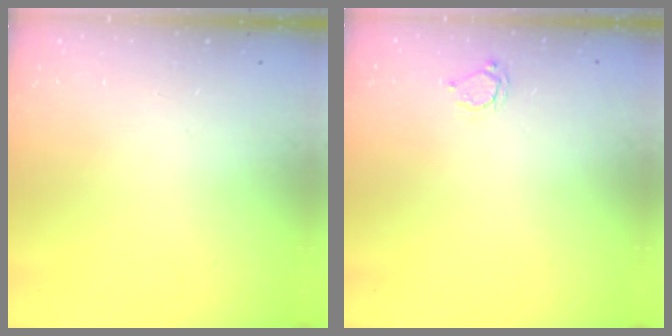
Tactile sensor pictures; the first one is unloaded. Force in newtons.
{"total": 3.7, "press": 3.7, "slide": 0.3}